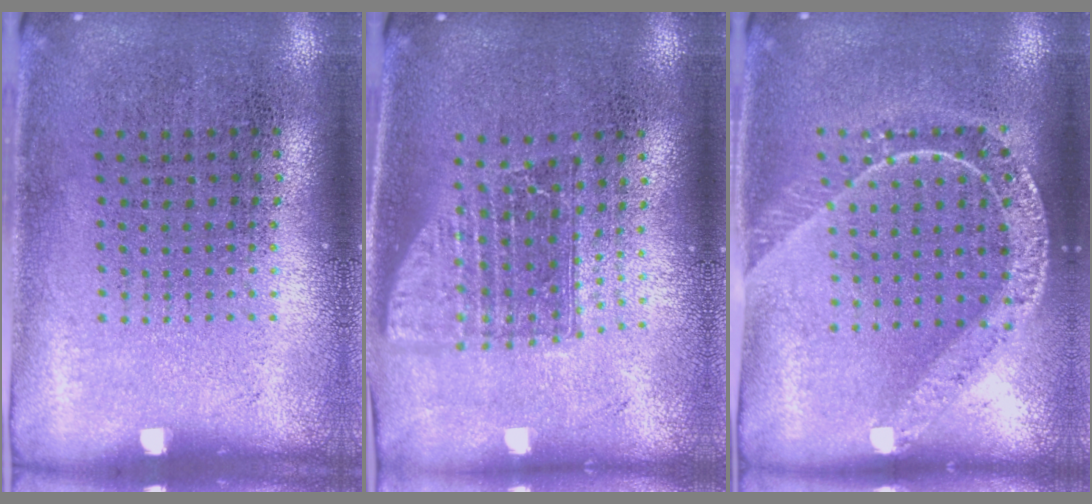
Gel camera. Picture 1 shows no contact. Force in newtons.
{"total": 1.6, "press": 1.3, "slide": 1.0}
{"total": 1.7, "press": 1.5, "slide": 0.8}